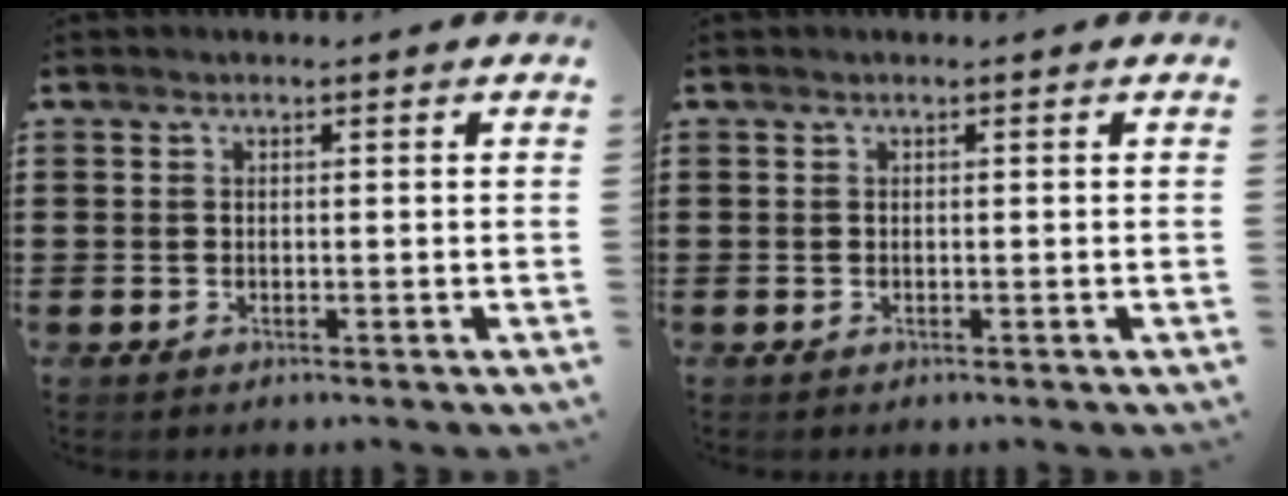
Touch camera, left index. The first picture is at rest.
{"total": 0.0}